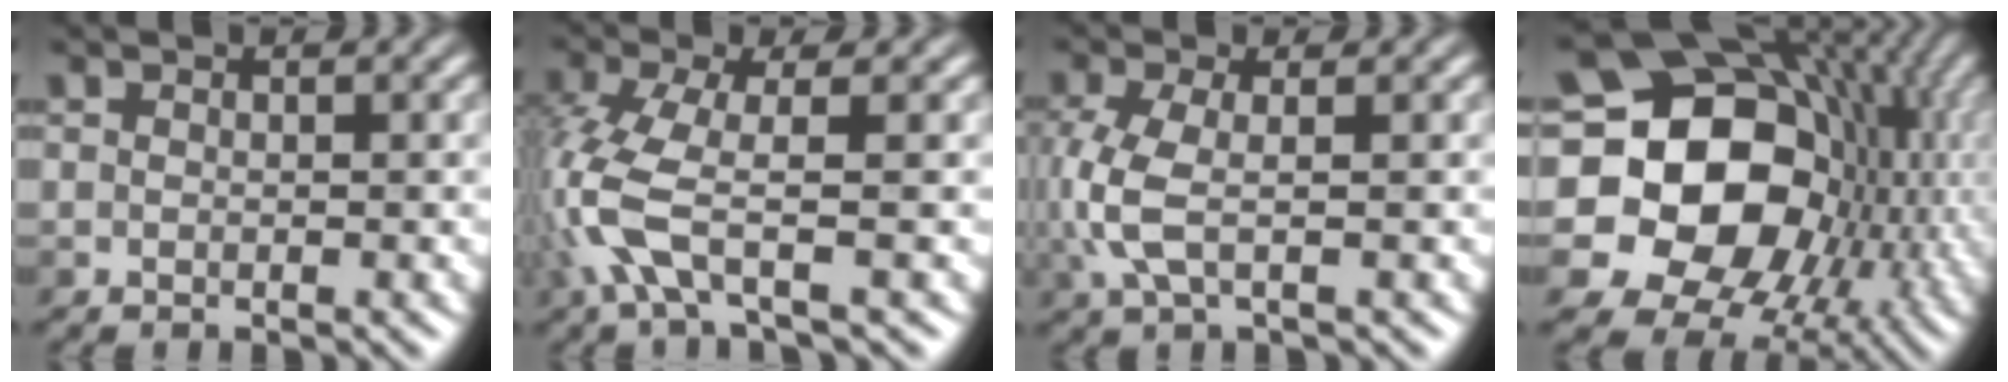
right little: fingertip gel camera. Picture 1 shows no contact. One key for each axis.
{"total": 4.9, "fx": -1.9, "fy": 1.0, "fz": 4.4, "tx": -0.123, "ty": -0.001, "tz": -0.041}
{"total": 3.7, "fx": -0.2, "fy": 1.6, "fz": 3.3, "tx": -0.094, "ty": 0.000, "tz": -0.001}
{"total": 20.0, "fx": 1.2, "fy": 16.4, "fz": 11.4, "tx": -0.181, "ty": 0.000, "tz": 0.006}